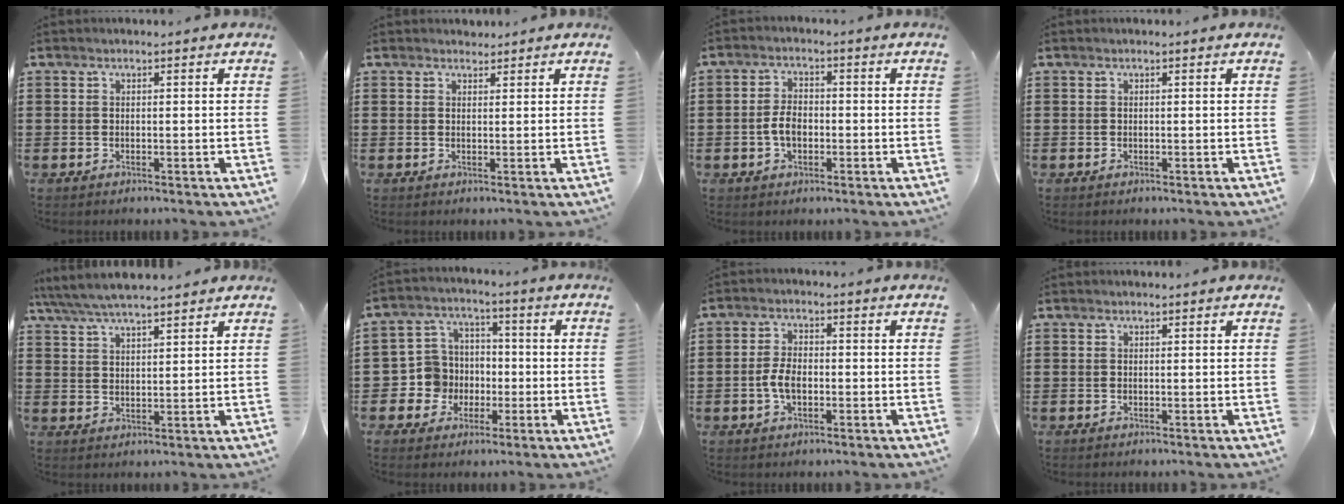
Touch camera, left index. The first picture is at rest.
{"total": 1.4, "force": [1.2, 0.6, 0.1], "torque": [-0.005, 0.004, 0.024]}
{"total": 3.9, "force": [-0.8, 2.3, 3.0], "torque": [-0.071, 0.001, -0.020]}
{"total": 0.0}
{"total": 5.2, "force": [4.7, 0.8, 2.1], "torque": [-0.056, -0.013, 0.084]}
{"total": 6.6, "force": [-1.1, 6.5, 0.6], "torque": [-0.055, 0.004, -0.022]}
{"total": 4.1, "force": [-0.9, 2.2, 3.4], "torque": [-0.083, -0.001, -0.022]}
{"total": 0.0}